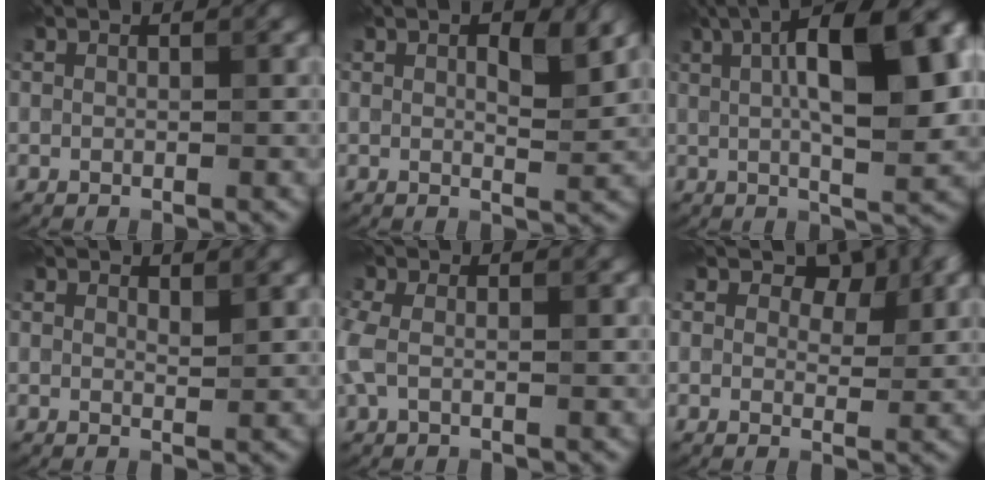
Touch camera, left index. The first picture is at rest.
{"total": 3.2, "force": [1.4, 1.0, 2.7], "torque": [-0.036, -0.003, 0.023]}
{"total": 13.2, "force": [3.1, 4.3, 12.1], "torque": [-0.163, 0.013, 0.045]}
{"total": 1.0, "force": [0.8, 0.2, 0.5], "torque": [-0.009, -0.002, 0.014]}
{"total": 2.3, "force": [-0.1, 1.3, 2.0], "torque": [-0.060, 0.002, -0.011]}
{"total": 3.7, "force": [2.1, 2.3, 2.1], "torque": [-0.028, -0.006, 0.020]}